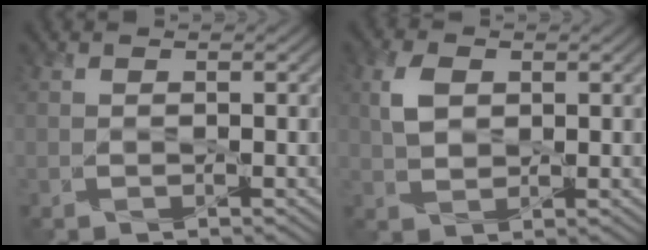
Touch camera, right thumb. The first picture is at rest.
{"total": 3.7, "force": [1.1, 2.4, 2.6], "torque": [-0.063, 0.011, 0.021]}